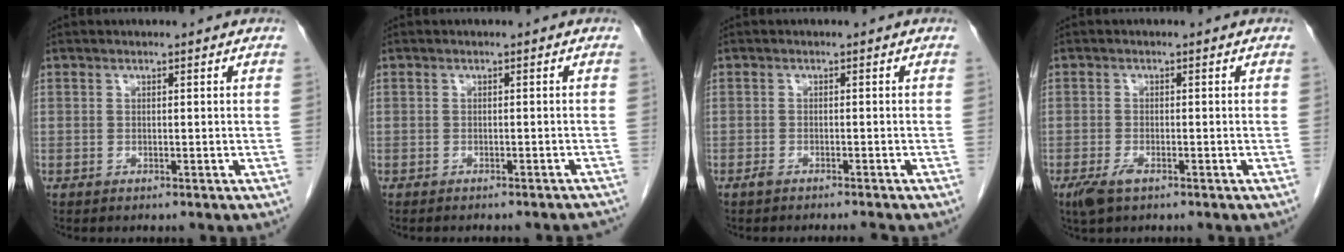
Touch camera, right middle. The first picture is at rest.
{"total": 8.5, "force": [-7.9, 1.9, 2.6], "torque": [-0.022, -0.008, -0.080]}
{"total": 2.3, "force": [-2.1, -0.1, 1.0], "torque": [-0.016, -0.004, -0.030]}
{"total": 2.8, "force": [-1.7, 0.9, 2.1], "torque": [-0.049, -0.005, -0.029]}